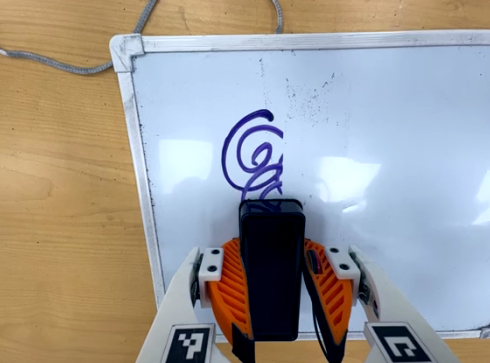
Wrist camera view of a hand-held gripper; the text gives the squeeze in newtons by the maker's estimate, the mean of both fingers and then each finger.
{"total": 11.3, "left": 10.5, "right": 12.0}